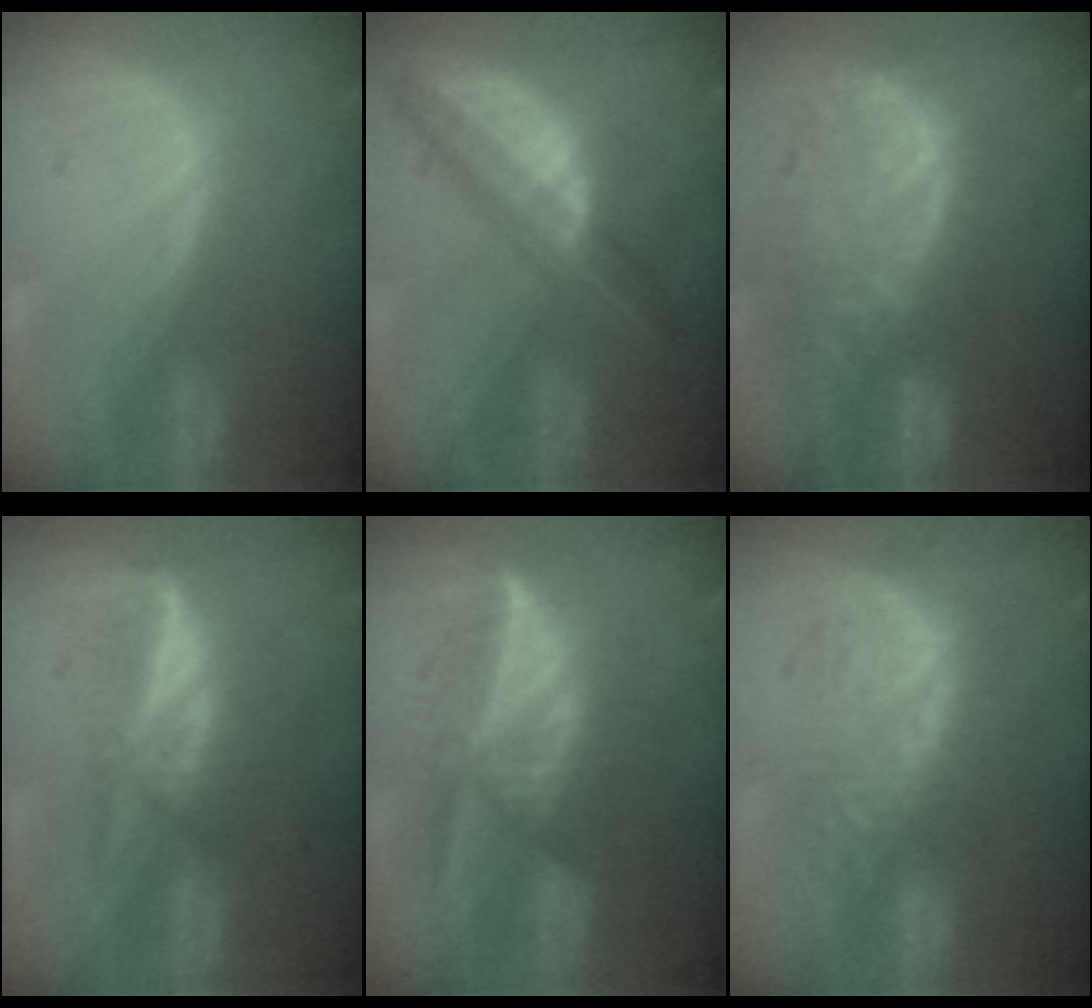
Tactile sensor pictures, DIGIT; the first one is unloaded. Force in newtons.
{"total": 7.8, "press": 6.6, "slide": 4.1}
{"total": 11.3, "press": 9.7, "slide": 5.8}
{"total": 6.0, "press": 5.5, "slide": 2.4}
{"total": 6.5, "press": 6.4, "slide": 0.8}
{"total": 9.4, "press": 8.5, "slide": 4.0}